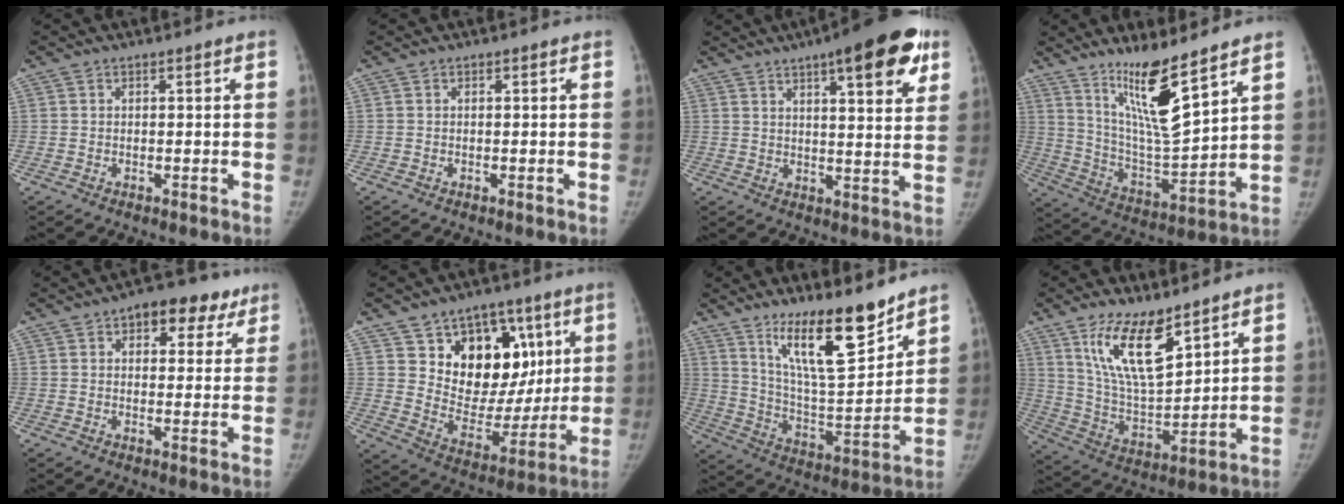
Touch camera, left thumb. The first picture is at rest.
{"total": 0.0}
{"total": 16.3, "force": [8.8, 4.6, 12.9], "torque": [-0.145, -0.026, 0.115]}
{"total": 14.6, "force": [10.0, 2.0, 10.5], "torque": [-0.172, -0.083, 0.196]}
{"total": 10.3, "force": [5.6, 6.1, 6.2], "torque": [-0.030, -0.009, 0.067]}
{"total": 19.6, "force": [7.2, 14.3, 11.3], "torque": [-0.102, -0.024, 0.129]}
{"total": 17.5, "force": [12.4, 4.2, 11.5], "torque": [-0.156, -0.091, 0.221]}
{"total": 14.5, "force": [9.1, 5.2, 10.0], "torque": [-0.155, -0.060, 0.185]}